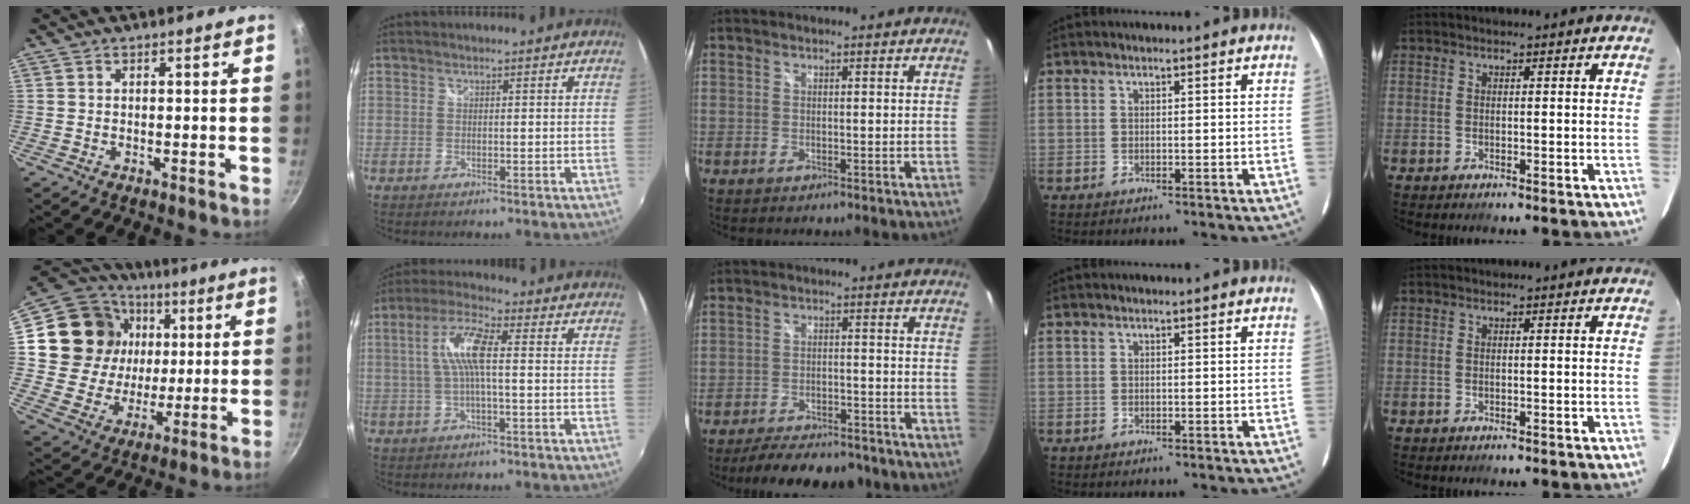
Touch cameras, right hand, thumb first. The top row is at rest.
{"thumb": {"total": 20.1, "force": [4.2, 17.6, 8.6], "torque": [-0.143, 0.010, 0.076]}, "index": {"total": 7.6, "force": [0.2, 1.5, 7.5], "torque": [-0.153, 0.011, 0.006]}, "middle": {"total": 13.4, "force": [-11.4, 3.8, 5.9], "torque": [-0.122, -0.015, -0.160]}}